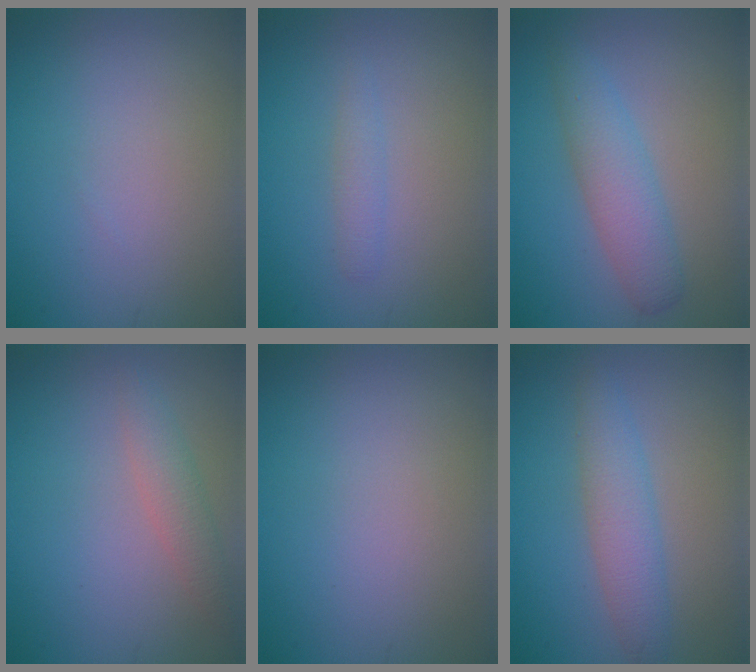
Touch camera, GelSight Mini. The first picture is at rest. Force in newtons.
{"total": 1.1, "press": 1.1, "slide": 0.1}
{"total": 3.5, "press": 3.5, "slide": 0.0}
{"total": 2.0, "press": 2.0, "slide": 0.1}
{"total": 0.0}
{"total": 3.3, "press": 3.3, "slide": 0.1}